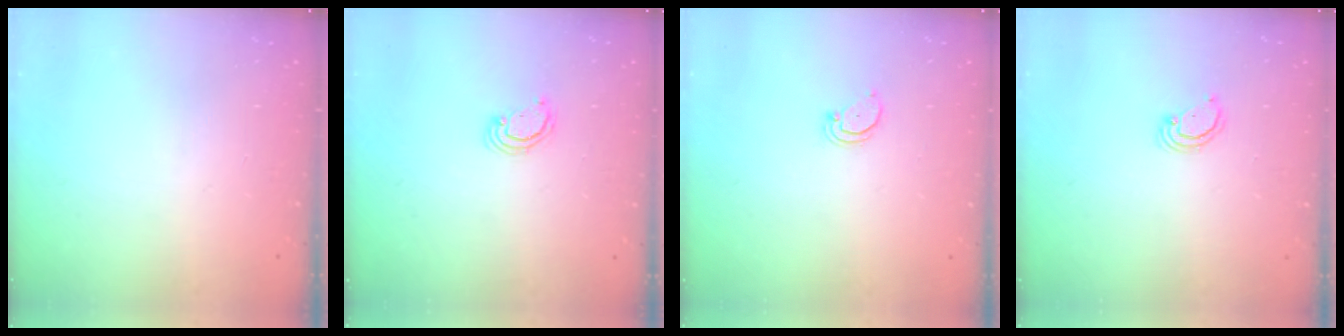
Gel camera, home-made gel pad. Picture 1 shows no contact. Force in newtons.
{"total": 2.6, "press": 2.5, "slide": 0.2}
{"total": 1.5, "press": 1.5, "slide": 0.2}
{"total": 2.4, "press": 2.4, "slide": 0.2}